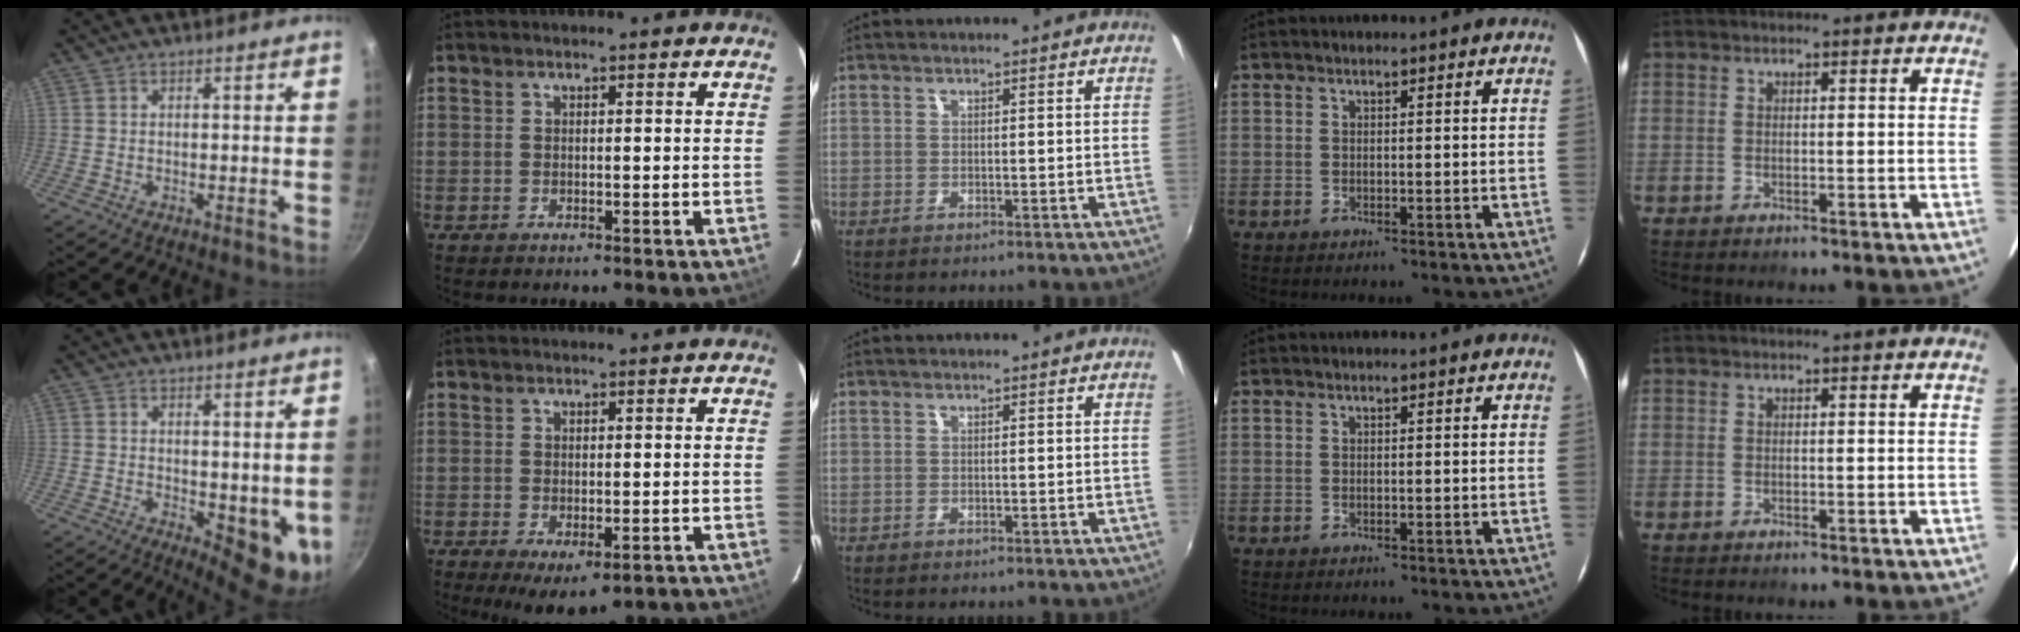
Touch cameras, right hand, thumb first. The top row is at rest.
{"thumb": {"total": 7.7, "force": [1.2, 3.7, 6.6], "torque": [-0.069, -0.017, 0.026]}, "index": {"total": 7.3, "force": [-4.1, 3.2, 5.1], "torque": [-0.086, -0.030, -0.050]}}